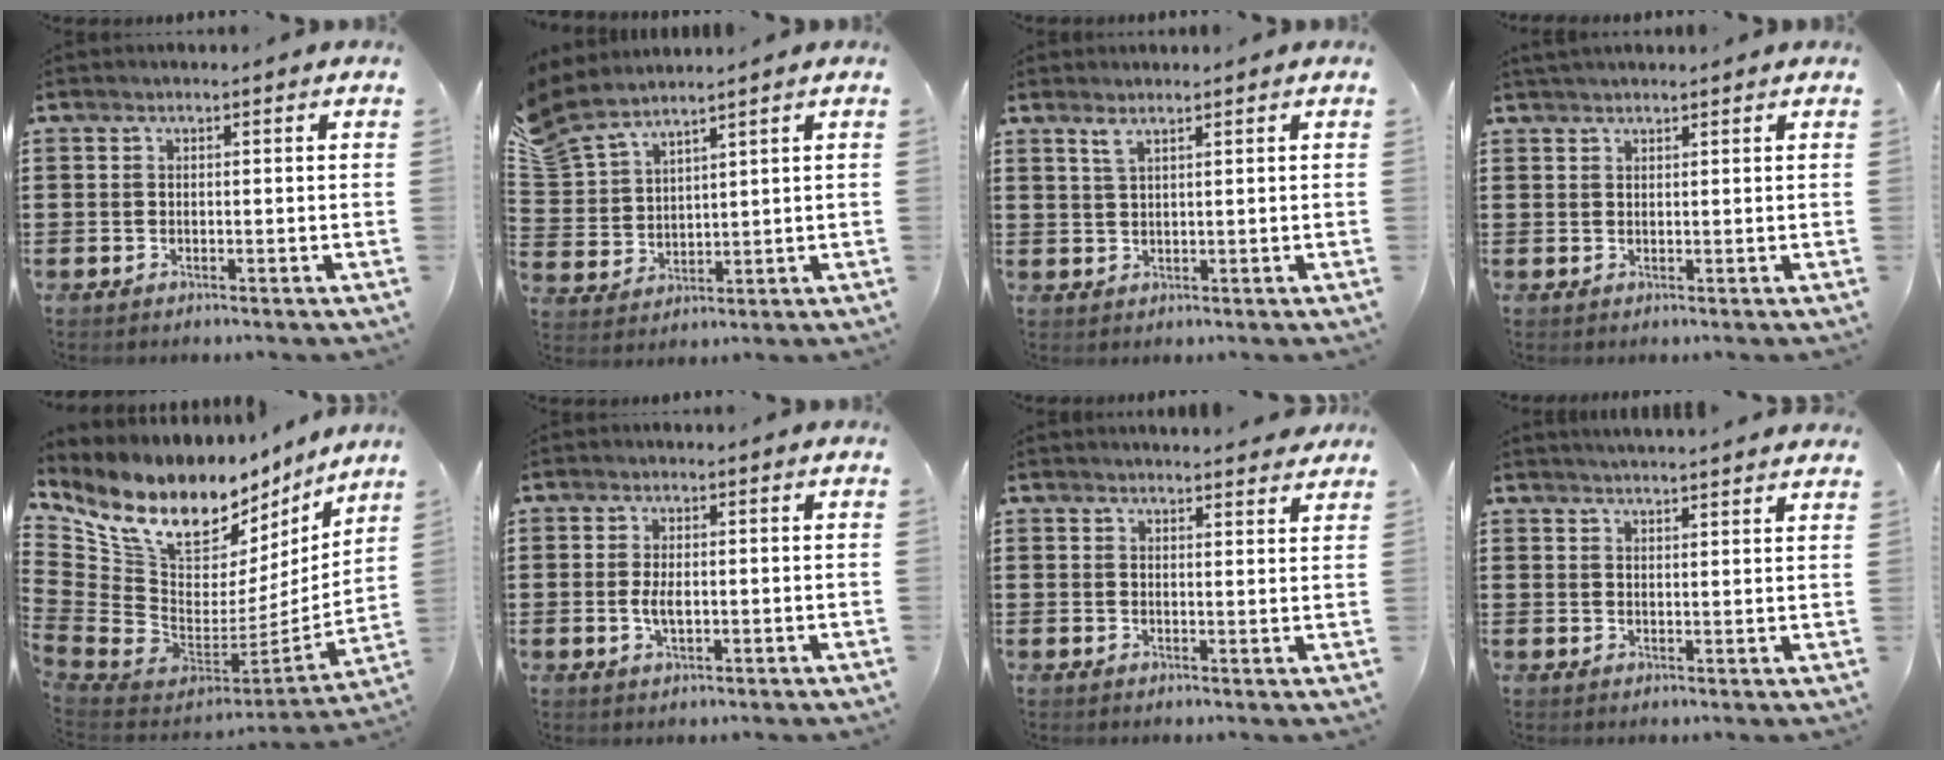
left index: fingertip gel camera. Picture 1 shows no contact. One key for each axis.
{"total": 4.9, "fx": 4.5, "fy": 1.8, "fz": 1.0, "tx": -0.048, "ty": -0.017, "tz": 0.081}
{"total": 2.0, "fx": 1.5, "fy": 0.4, "fz": 1.3, "tx": -0.031, "ty": 0.000, "tz": 0.028}
{"total": 1.3, "fx": 1.3, "fy": 0.2, "fz": 0.3, "tx": -0.008, "ty": 0.001, "tz": 0.025}
{"total": 12.3, "fx": 9.0, "fy": 6.5, "fz": 5.4, "tx": -0.133, "ty": -0.077, "tz": 0.160}
{"total": 3.1, "fx": -0.3, "fy": 1.4, "fz": 2.8, "tx": -0.060, "ty": -0.001, "tz": -0.009}
{"total": 2.6, "fx": 2.6, "fy": 0.0, "fz": 0.2, "tx": -0.011, "ty": -0.008, "tz": 0.050}
{"total": 2.7, "fx": 2.6, "fy": -0.5, "fz": 0.1, "tx": -0.009, "ty": -0.010, "tz": 0.049}